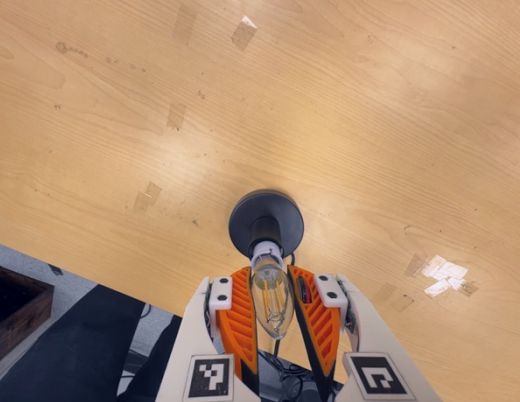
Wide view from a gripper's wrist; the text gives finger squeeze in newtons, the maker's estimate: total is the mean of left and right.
{"total": 12.5, "left": 12.1, "right": 12.9}